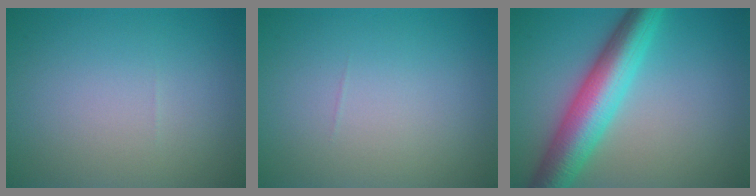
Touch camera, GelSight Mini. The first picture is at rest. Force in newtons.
{"total": 0.0}
{"total": 7.8, "press": 7.8, "slide": 0.1}